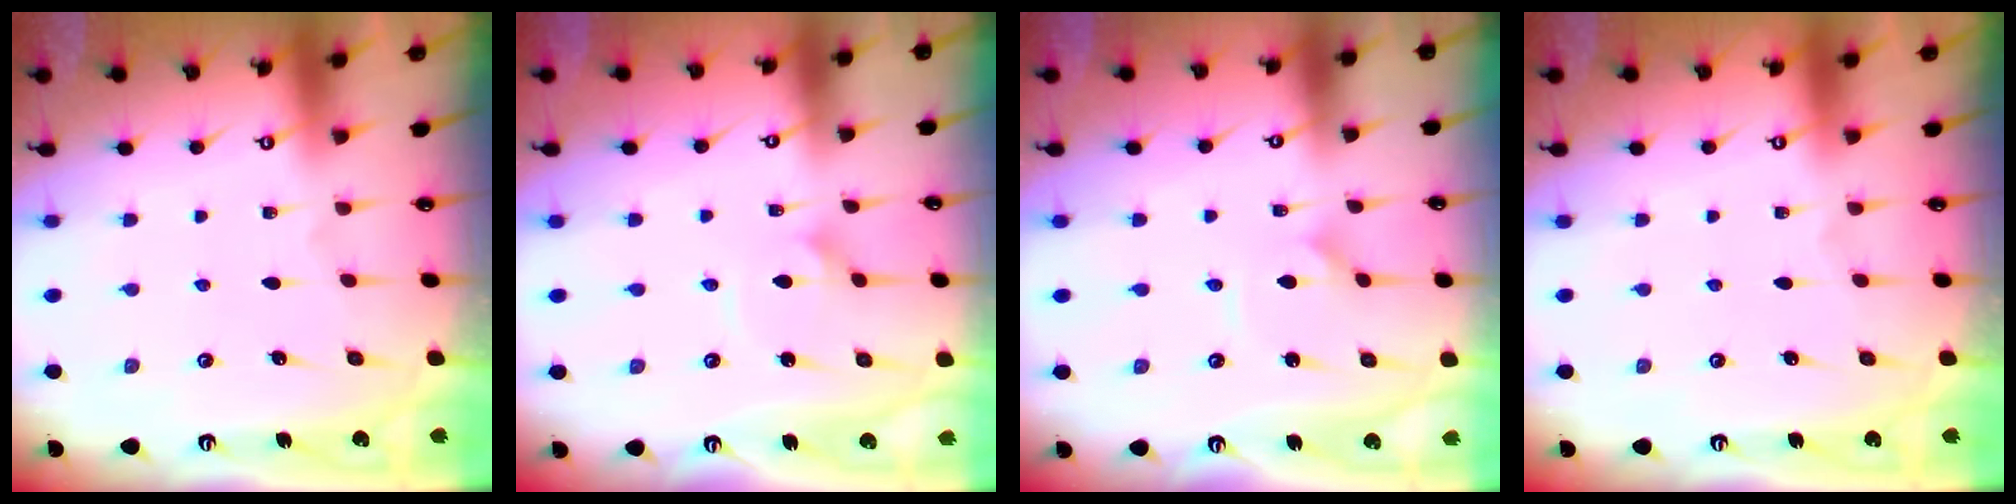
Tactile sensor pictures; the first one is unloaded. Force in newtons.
{"total": 1.7, "press": 1.7, "slide": 0.0}
{"total": 1.9, "press": 1.9, "slide": 0.0}
{"total": 0.0}